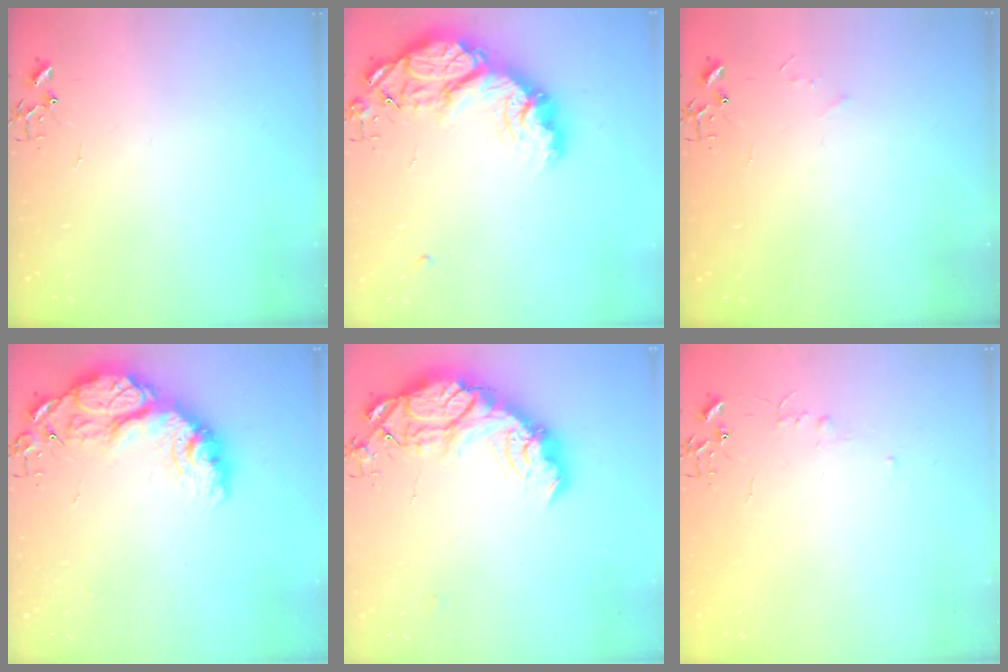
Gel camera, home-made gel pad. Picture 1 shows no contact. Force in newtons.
{"total": 20.5, "press": 20.5, "slide": 1.5}
{"total": 3.5, "press": 3.5, "slide": 0.4}
{"total": 19.9, "press": 19.9, "slide": 1.4}
{"total": 19.2, "press": 19.1, "slide": 1.5}
{"total": 3.9, "press": 3.9, "slide": 0.4}